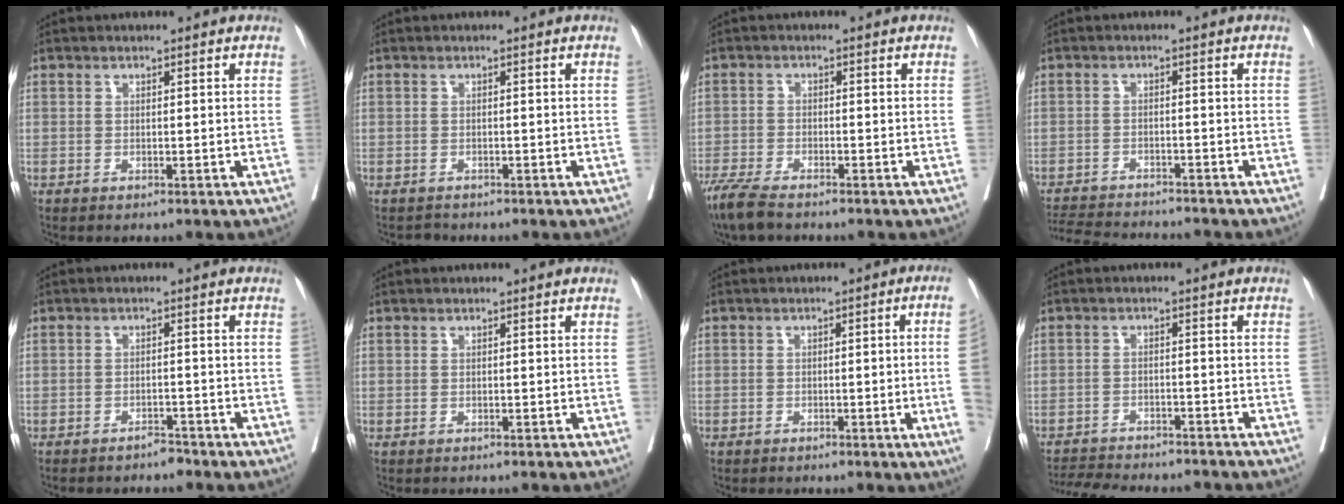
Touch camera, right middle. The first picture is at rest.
{"total": 1.0, "force": [-1.0, 0.2, -0.3], "torque": [0.004, -0.004, -0.017]}
{"total": 5.7, "force": [-4.7, 1.0, 3.1], "torque": [-0.061, -0.016, -0.087]}
{"total": 9.9, "force": [-9.5, 0.8, 2.7], "torque": [-0.044, -0.004, -0.144]}
{"total": 1.9, "force": [-1.8, 0.3, 0.5], "torque": [-0.007, -0.001, -0.028]}
{"total": 0.0}
{"total": 6.3, "force": [-1.1, -1.2, 6.0], "torque": [-0.066, -0.005, -0.017]}
{"total": 11.1, "force": [-10.4, 1.8, 3.4], "torque": [-0.057, 0.000, -0.145]}